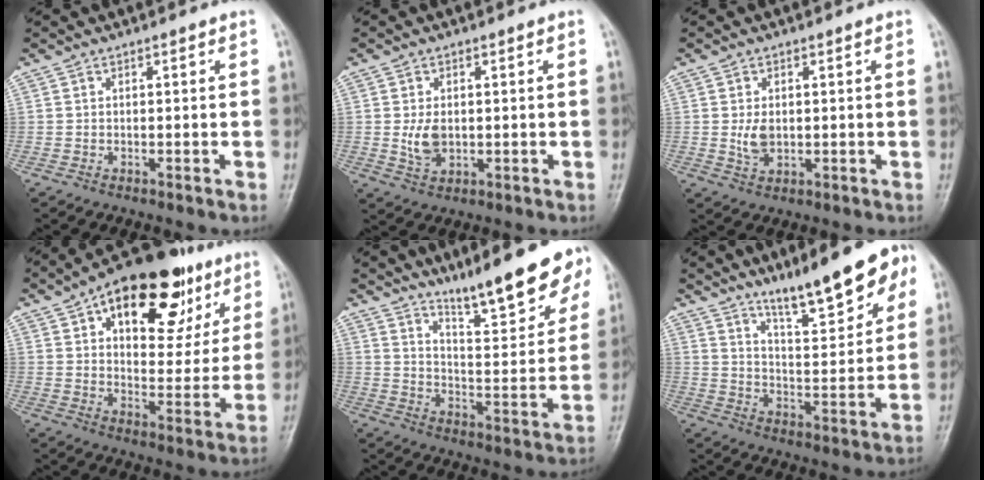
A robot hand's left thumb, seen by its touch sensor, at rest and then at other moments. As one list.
[{"total": 4.5, "force": [0.1, 3.0, 3.4], "torque": [-0.056, -0.007, 0.009]}, {"total": 3.7, "force": [0.3, 2.4, 2.8], "torque": [-0.046, -0.007, 0.010]}, {"total": 24.1, "force": [12.2, 12.5, 16.7], "torque": [-0.200, -0.011, 0.180]}, {"total": 15.3, "force": [11.2, 2.9, 10.1], "torque": [-0.117, -0.069, 0.179]}, {"total": 15.8, "force": [10.3, 3.7, 11.5], "torque": [-0.143, -0.052, 0.166]}]